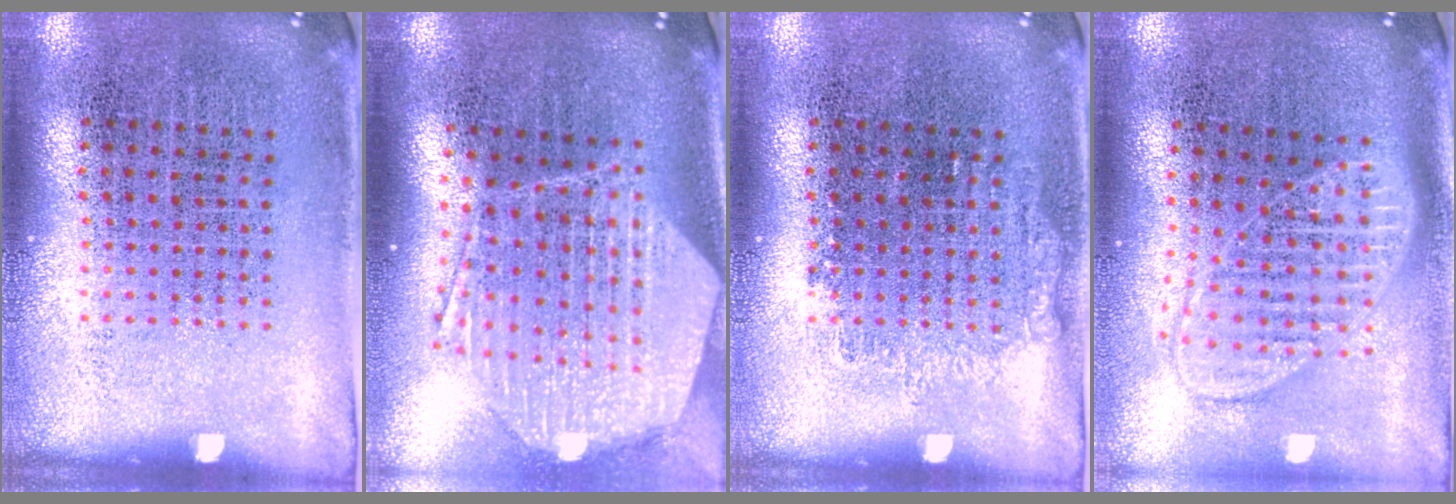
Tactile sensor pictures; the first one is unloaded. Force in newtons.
{"total": 2.5, "press": 2.1, "slide": 1.4}
{"total": 0.8, "press": 0.7, "slide": 0.2}
{"total": 1.9, "press": 1.6, "slide": 1.1}